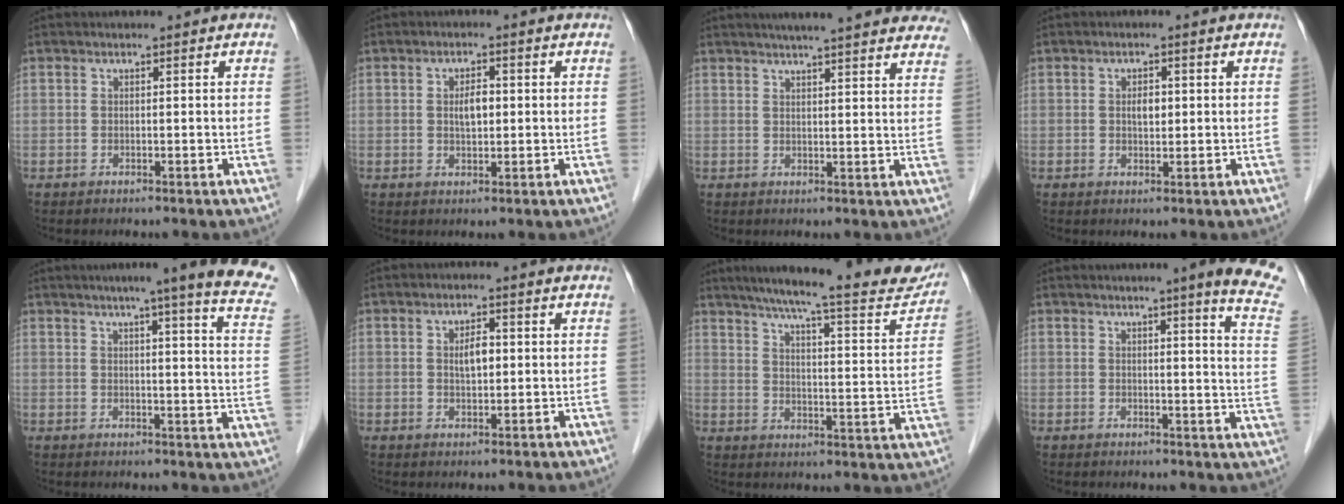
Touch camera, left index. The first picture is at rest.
{"total": 2.9, "force": [0.3, 1.3, 2.6], "torque": [-0.045, 0.005, 0.004]}
{"total": 21.5, "force": [18.8, 2.2, 10.3], "torque": [-0.139, 0.001, 0.219]}
{"total": 2.0, "force": [0.3, 1.1, 1.7], "torque": [-0.027, 0.002, 0.004]}
{"total": 19.4, "force": [15.7, -0.2, 11.4], "torque": [-0.152, -0.033, 0.172]}
{"total": 2.9, "force": [0.4, 1.3, 2.6], "torque": [-0.044, 0.004, 0.007]}
{"total": 23.5, "force": [20.2, 2.6, 11.7], "torque": [-0.169, -0.025, 0.254]}
{"total": 11.8, "force": [9.1, -0.7, 7.4], "torque": [-0.086, -0.046, 0.078]}